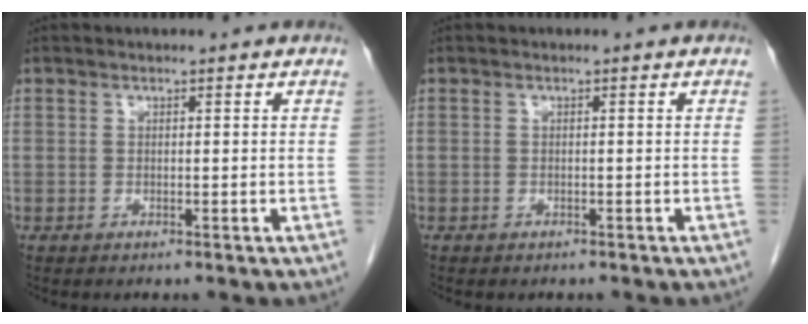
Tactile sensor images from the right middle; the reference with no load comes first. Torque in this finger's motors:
{"motor_torque": [0.07, -0.06, -0.03, 0.03]}